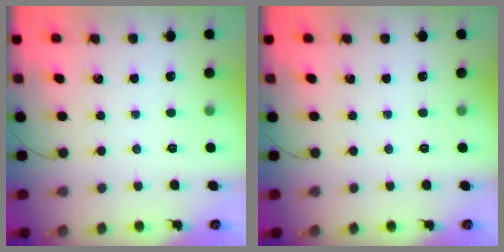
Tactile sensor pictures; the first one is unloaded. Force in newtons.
{"total": 0.0}